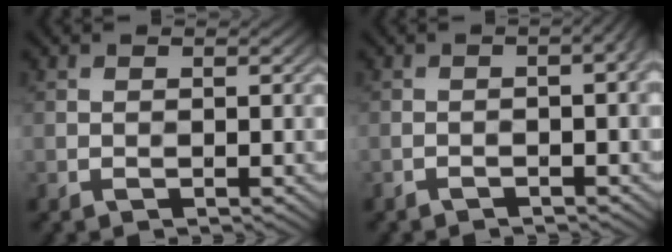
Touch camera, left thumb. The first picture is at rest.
{"total": 4.0, "force": [-1.7, 0.7, 3.6], "torque": [-0.040, 0.010, -0.021]}